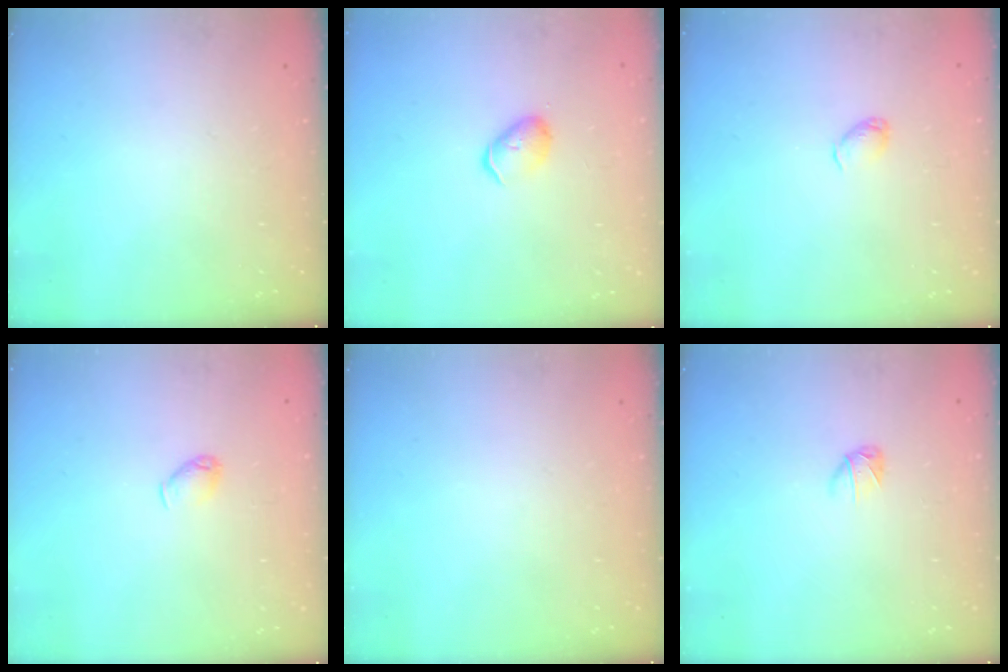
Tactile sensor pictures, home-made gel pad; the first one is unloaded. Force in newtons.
{"total": 4.5, "press": 4.4, "slide": 0.6}
{"total": 2.9, "press": 2.9, "slide": 0.5}
{"total": 3.3, "press": 3.2, "slide": 0.7}
{"total": 0.0}
{"total": 3.0, "press": 2.9, "slide": 0.7}